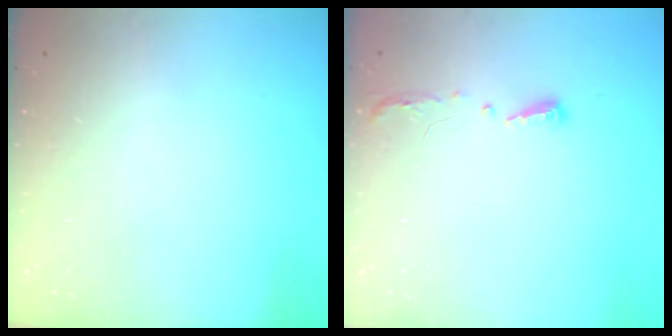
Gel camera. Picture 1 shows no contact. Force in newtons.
{"total": 4.1, "press": 4.0, "slide": 0.6}